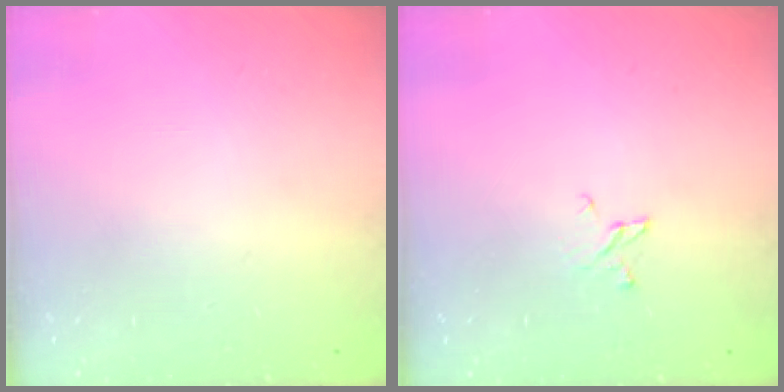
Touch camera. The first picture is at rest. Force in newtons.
{"total": 2.7, "press": 2.7, "slide": 0.4}